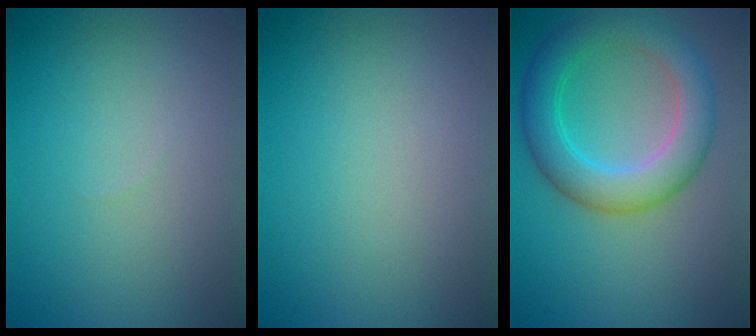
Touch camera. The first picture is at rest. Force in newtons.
{"total": 0.0}
{"total": 5.9, "press": 5.9, "slide": 0.0}